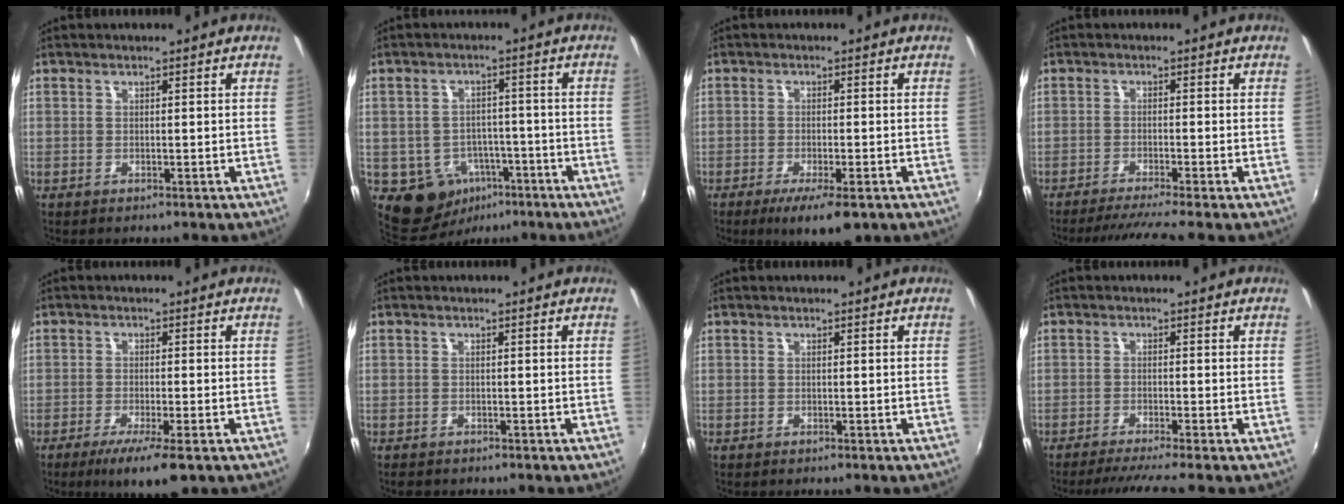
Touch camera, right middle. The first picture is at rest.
{"total": 9.2, "force": [-4.4, 7.3, 3.3], "torque": [-0.076, 0.012, -0.042]}
{"total": 6.8, "force": [-4.3, 1.8, 5.0], "torque": [-0.098, -0.022, -0.068]}
{"total": 6.1, "force": [-5.3, -1.4, 2.8], "torque": [-0.064, -0.013, -0.086]}
{"total": 7.0, "force": [-4.3, 1.1, 5.4], "torque": [-0.109, -0.021, -0.070]}
{"total": 1.3, "force": [-1.1, 0.6, 0.3], "torque": [-0.011, -0.005, -0.018]}
{"total": 0.0}
{"total": 5.4, "force": [-4.7, -1.3, 2.4], "torque": [-0.057, -0.013, -0.077]}